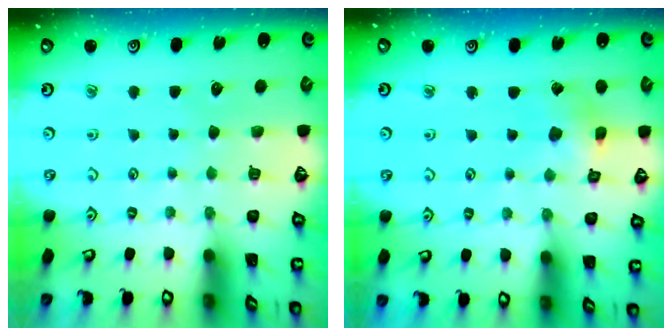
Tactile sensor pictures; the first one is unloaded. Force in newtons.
{"total": 3.7, "press": 3.7, "slide": 0.4}